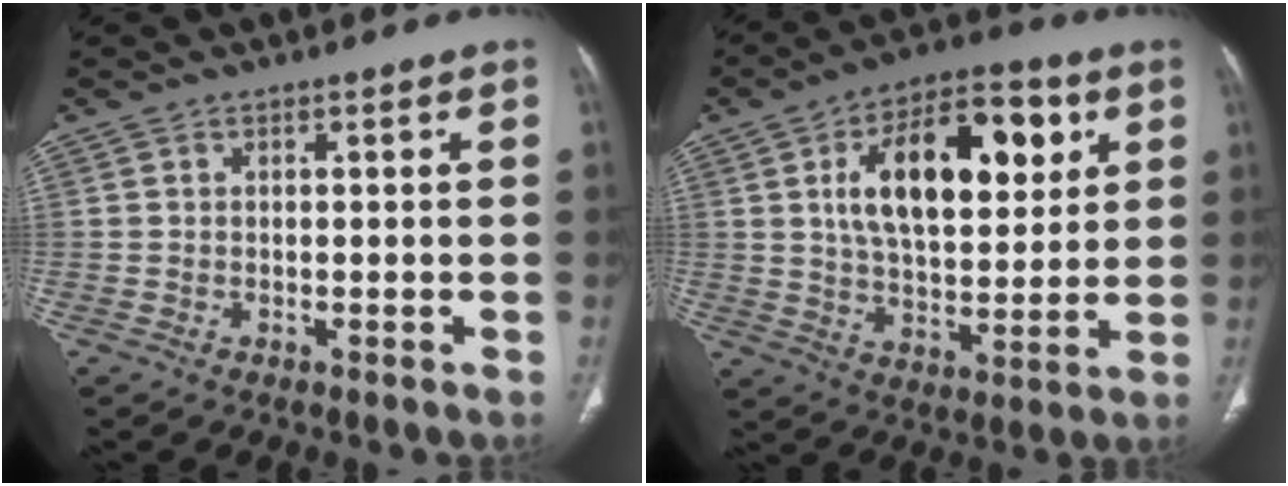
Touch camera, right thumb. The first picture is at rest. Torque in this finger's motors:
{"motor_torque": [-1.01, 1.74, 1.85, 0.32, 0.31]}